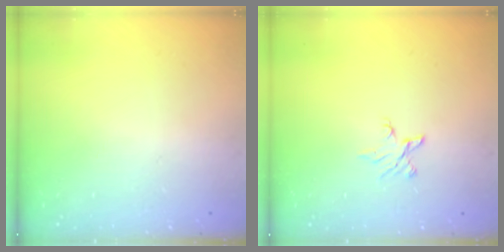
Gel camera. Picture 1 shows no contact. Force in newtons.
{"total": 3.5, "press": 3.5, "slide": 0.4}